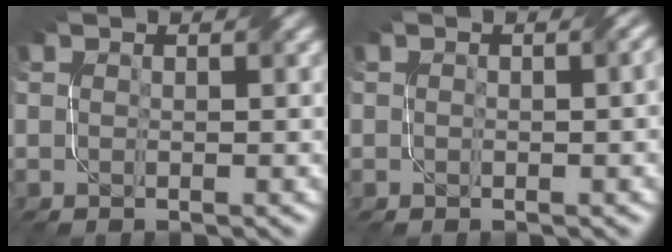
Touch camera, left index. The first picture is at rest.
{"total": 1.8, "force": [0.0, 0.7, 1.6], "torque": [-0.021, -0.001, 0.002]}